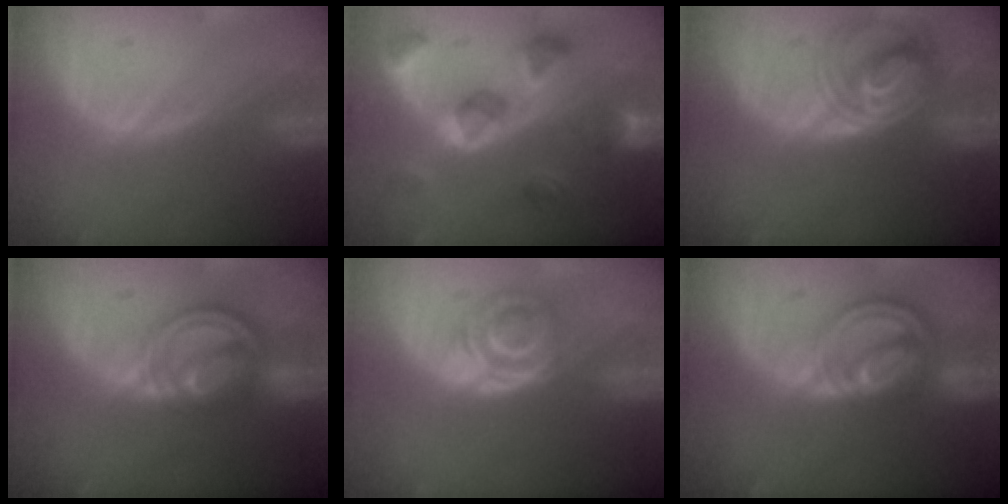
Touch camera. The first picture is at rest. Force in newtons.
{"total": 8.4, "press": 8.1, "slide": 2.3}
{"total": 6.4, "press": 6.3, "slide": 0.7}
{"total": 7.9, "press": 6.8, "slide": 3.9}
{"total": 6.3, "press": 5.2, "slide": 3.5}
{"total": 8.6, "press": 7.3, "slide": 4.6}